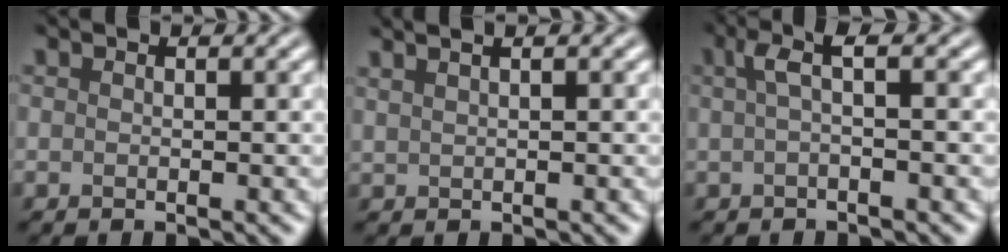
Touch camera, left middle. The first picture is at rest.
{"total": 4.8, "force": [3.0, 2.4, 2.9], "torque": [-0.020, 0.057, 0.021]}
{"total": 1.8, "force": [0.3, 0.1, 1.7], "torque": [-0.039, 0.015, 0.015]}